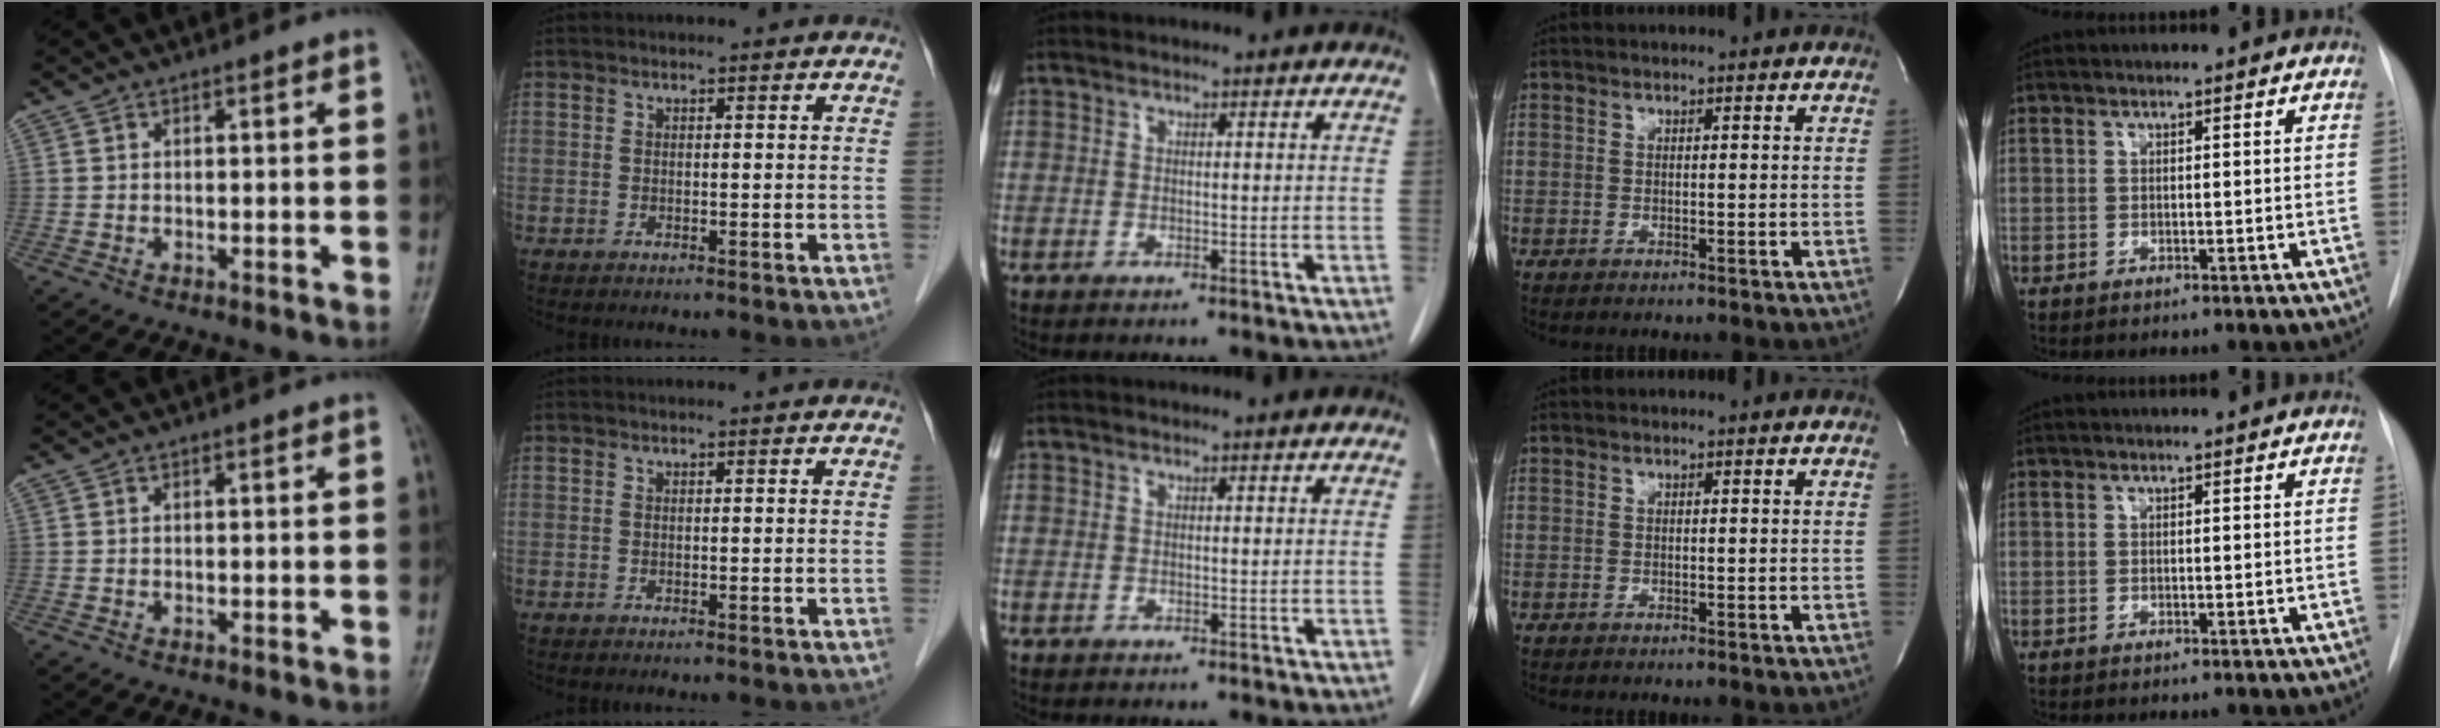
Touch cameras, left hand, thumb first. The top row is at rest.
{}